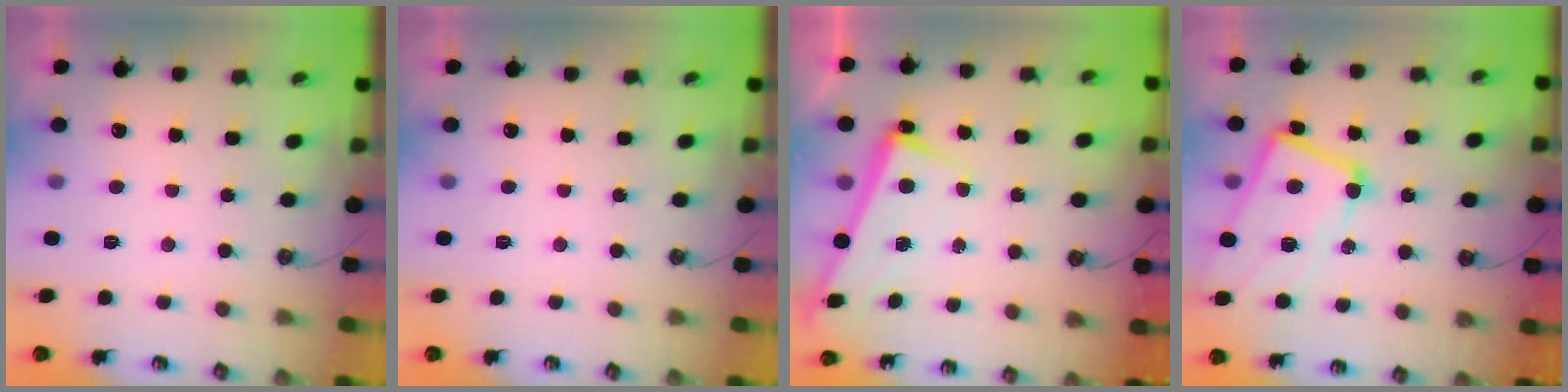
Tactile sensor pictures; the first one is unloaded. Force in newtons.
{"total": 0.0}
{"total": 2.6, "press": 2.4, "slide": 0.9}
{"total": 9.7, "press": 9.6, "slide": 1.7}